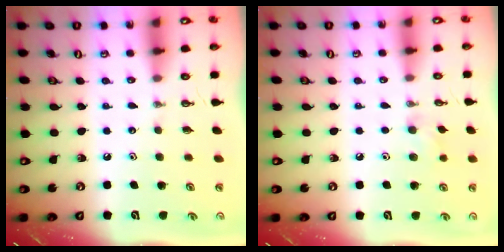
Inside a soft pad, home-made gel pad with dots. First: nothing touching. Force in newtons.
{"total": 7.0, "press": 6.9, "slide": 1.2}